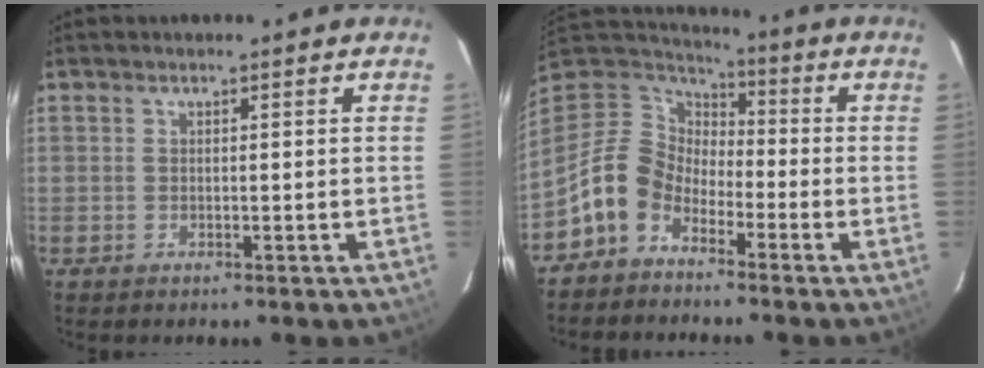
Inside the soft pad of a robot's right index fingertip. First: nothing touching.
{"total": 10.4, "force": [-6.4, 7.4, 3.7], "torque": [-0.087, 0.030, -0.136]}